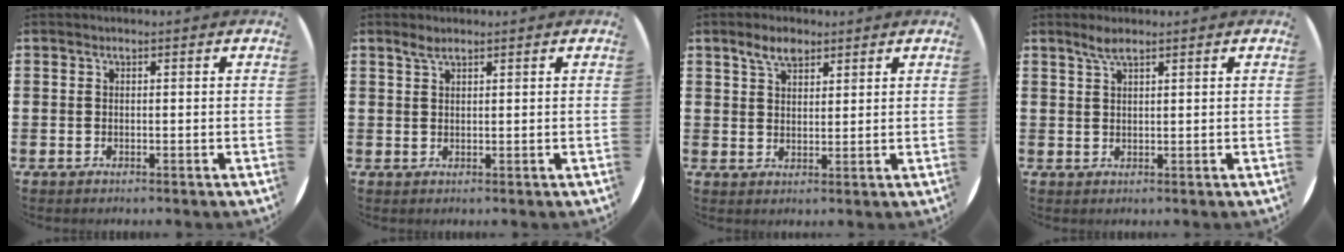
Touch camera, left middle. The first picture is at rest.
{"total": 1.6, "force": [1.3, 0.4, 0.8], "torque": [-0.017, 0.005, 0.023]}
{"total": 4.1, "force": [3.0, 1.8, 2.0], "torque": [-0.028, 0.000, 0.052]}
{"total": 2.2, "force": [1.6, 0.4, 1.4], "torque": [-0.028, 0.005, 0.028]}